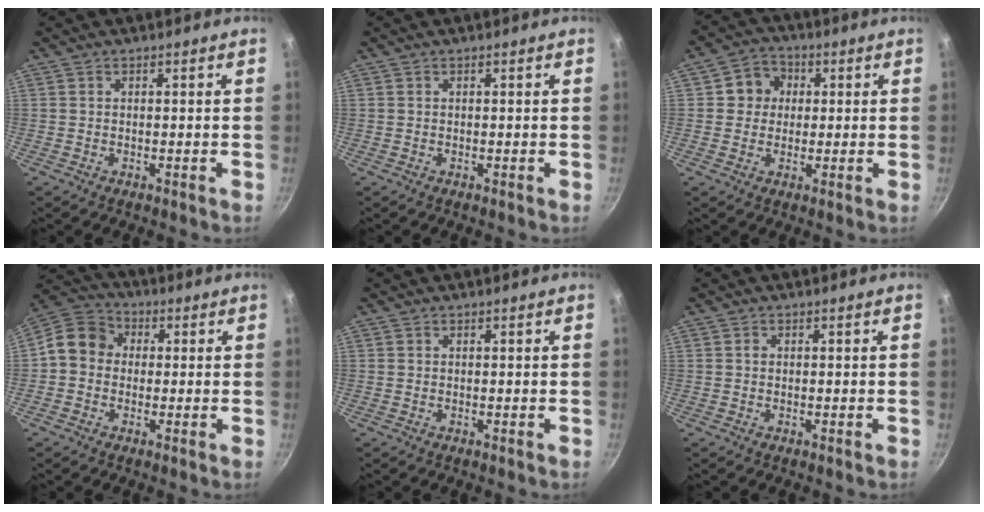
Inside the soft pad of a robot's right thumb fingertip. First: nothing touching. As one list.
[{"total": 0.0}, {"total": 6.2, "force": [1.1, 5.7, 2.2], "torque": [0.006, 0.009, 0.006]}, {"total": 9.2, "force": [0.1, 8.0, 4.6], "torque": [-0.058, 0.027, -0.025]}, {"total": 0.0}, {"total": 0.7, "force": [0.1, 0.6, 0.3], "torque": [-0.003, 0.004, 0.000]}]